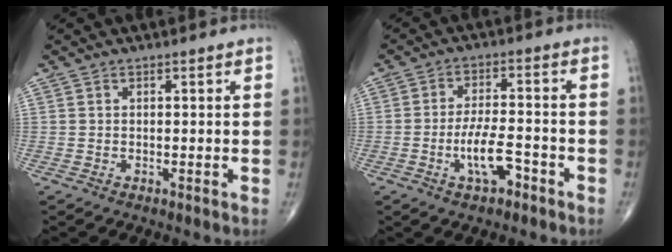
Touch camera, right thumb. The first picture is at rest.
{"total": 7.2, "force": [-3.3, 2.7, 5.8], "torque": [-0.106, 0.023, -0.056]}